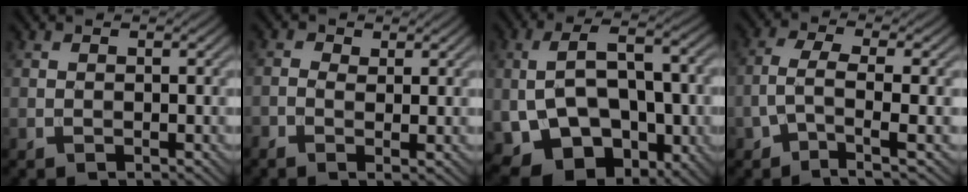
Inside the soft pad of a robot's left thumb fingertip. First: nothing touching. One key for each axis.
{"total": 1.8, "fx": 0.0, "fy": 0.7, "fz": 1.7, "tx": -0.040, "ty": 0.000, "tz": -0.007}
{"total": 13.7, "fx": -2.7, "fy": 8.7, "fz": 10.3, "tx": -0.207, "ty": -0.015, "tz": -0.033}
{"total": 5.0, "fx": -1.8, "fy": 1.5, "fz": 4.4, "tx": -0.095, "ty": 0.004, "tz": -0.044}